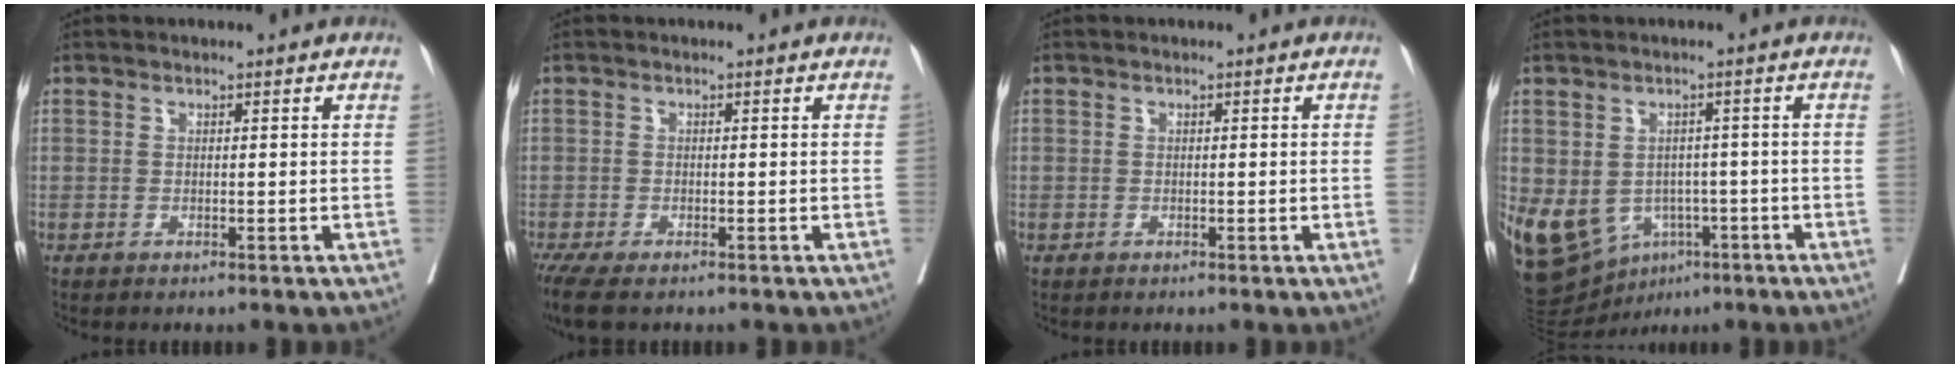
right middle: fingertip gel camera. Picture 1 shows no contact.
{"total": 5.7, "force": [-4.3, 1.7, 3.4], "torque": [-0.061, -0.017, -0.074]}
{"total": 0.0}
{"total": 11.7, "force": [-4.5, 9.0, 5.9], "torque": [-0.120, 0.013, -0.055]}